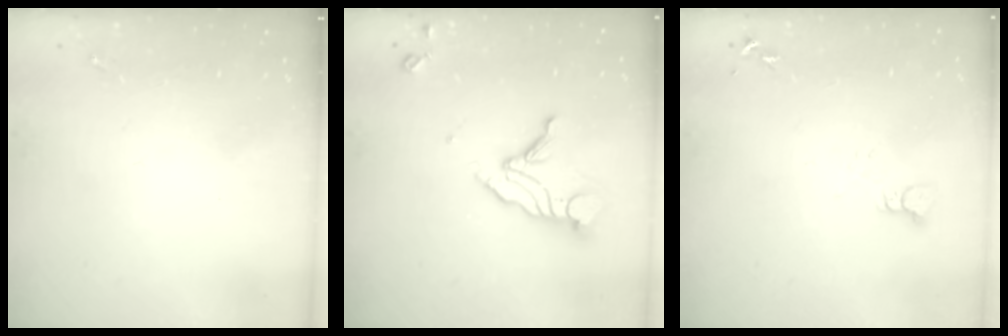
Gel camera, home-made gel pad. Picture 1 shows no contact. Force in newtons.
{"total": 12.2, "press": 12.1, "slide": 1.2}
{"total": 2.2, "press": 2.2, "slide": 0.2}